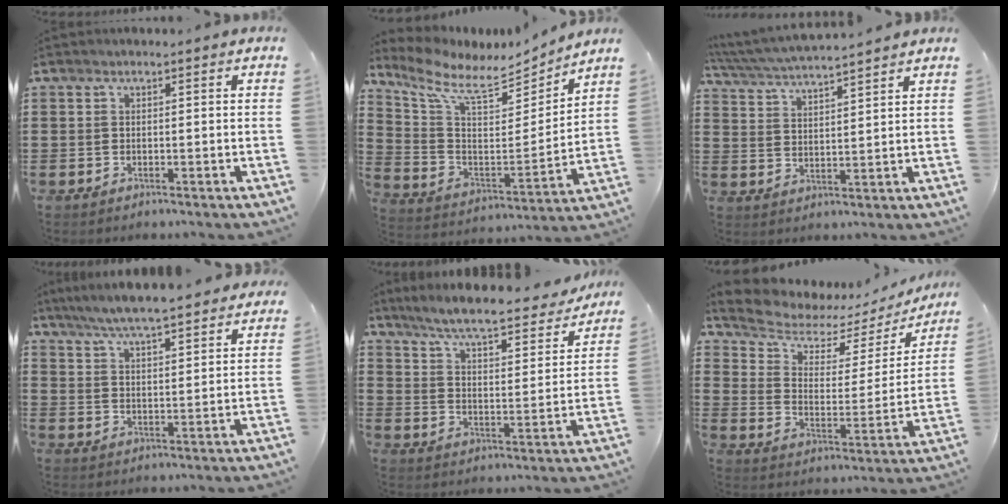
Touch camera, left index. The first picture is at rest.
{"total": 9.1, "force": [7.8, 2.5, 4.0], "torque": [-0.118, -0.052, 0.131]}
{"total": 4.8, "force": [4.6, -0.2, 1.3], "torque": [-0.045, -0.027, 0.078]}
{"total": 6.2, "force": [5.8, 0.0, 1.9], "torque": [-0.060, -0.027, 0.104]}
{"total": 6.5, "force": [5.8, -0.1, 2.8], "torque": [-0.081, -0.039, 0.095]}
{"total": 5.7, "force": [4.9, 2.3, 1.5], "torque": [-0.064, -0.033, 0.082]}